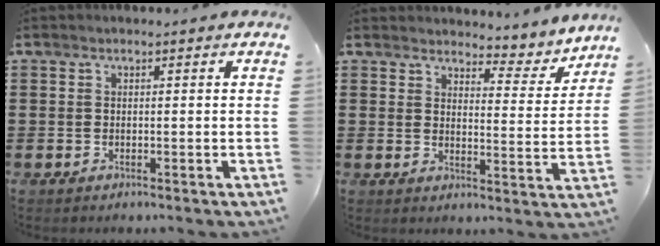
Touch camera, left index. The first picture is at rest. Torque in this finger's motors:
{"motor_torque": [-0.32, -0.23, -0.04, -0.01]}